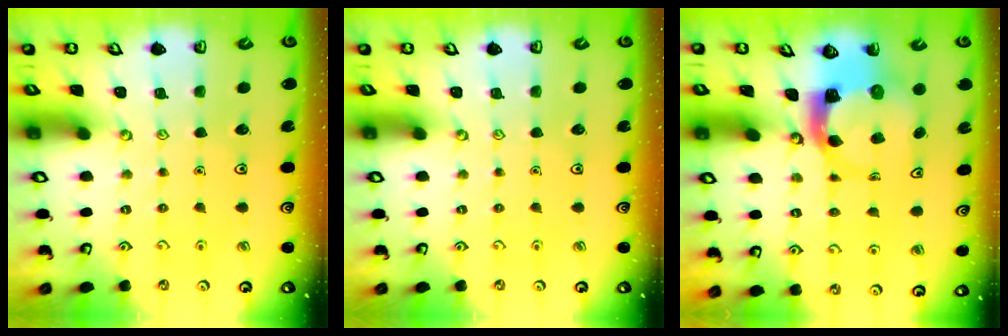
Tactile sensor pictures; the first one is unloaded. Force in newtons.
{"total": 0.0}
{"total": 4.7, "press": 4.6, "slide": 0.7}